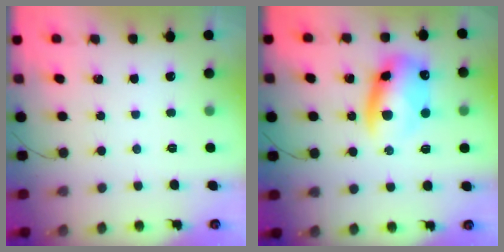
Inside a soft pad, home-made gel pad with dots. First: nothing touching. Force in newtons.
{"total": 11.1, "press": 10.8, "slide": 2.3}